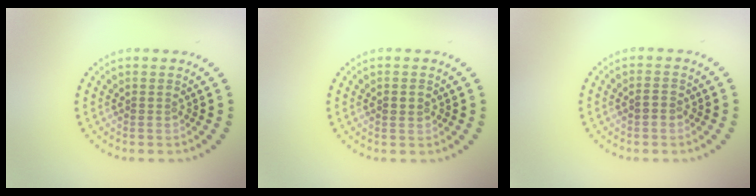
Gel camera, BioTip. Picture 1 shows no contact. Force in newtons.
{"total": 1.4, "press": 1.4, "slide": 0.0}
{"total": 0.7, "press": 0.6, "slide": 0.3}